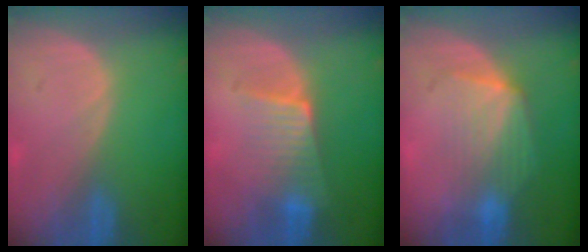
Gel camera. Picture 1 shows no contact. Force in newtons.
{"total": 6.5, "press": 5.8, "slide": 2.9}
{"total": 7.2, "press": 6.7, "slide": 2.6}